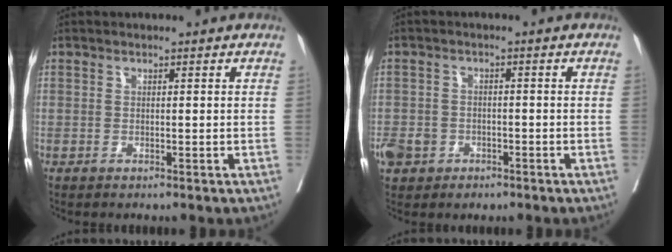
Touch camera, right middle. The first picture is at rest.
{"total": 5.2, "force": [-2.8, 4.1, 1.4], "torque": [-0.030, 0.008, -0.042]}